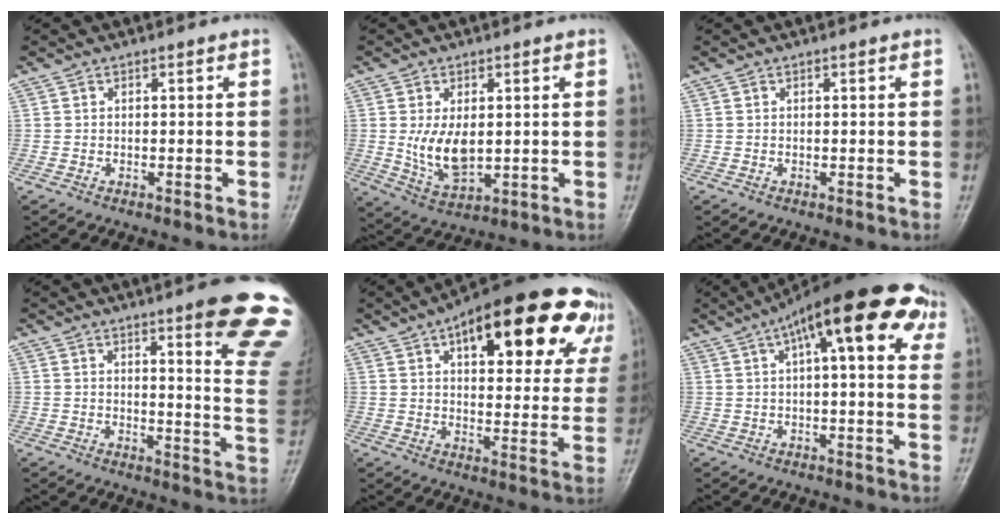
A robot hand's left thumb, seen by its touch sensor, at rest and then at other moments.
{"total": 8.3, "force": [0.4, 4.8, 6.7], "torque": [-0.111, -0.014, 0.021]}
{"total": 0.0}
{"total": 16.8, "force": [10.7, 2.2, 12.8], "torque": [-0.125, -0.062, 0.120]}
{"total": 25.8, "force": [12.7, 10.6, 19.7], "torque": [-0.235, -0.001, 0.172]}
{"total": 21.2, "force": [9.1, 6.9, 17.8], "torque": [-0.252, 0.032, 0.124]}